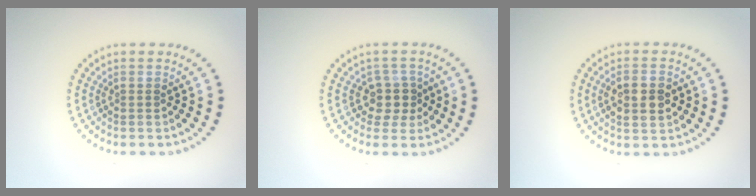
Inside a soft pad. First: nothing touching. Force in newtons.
{"total": 2.5, "press": 2.1, "slide": 1.4}
{"total": 2.9, "press": 2.9, "slide": 0.4}